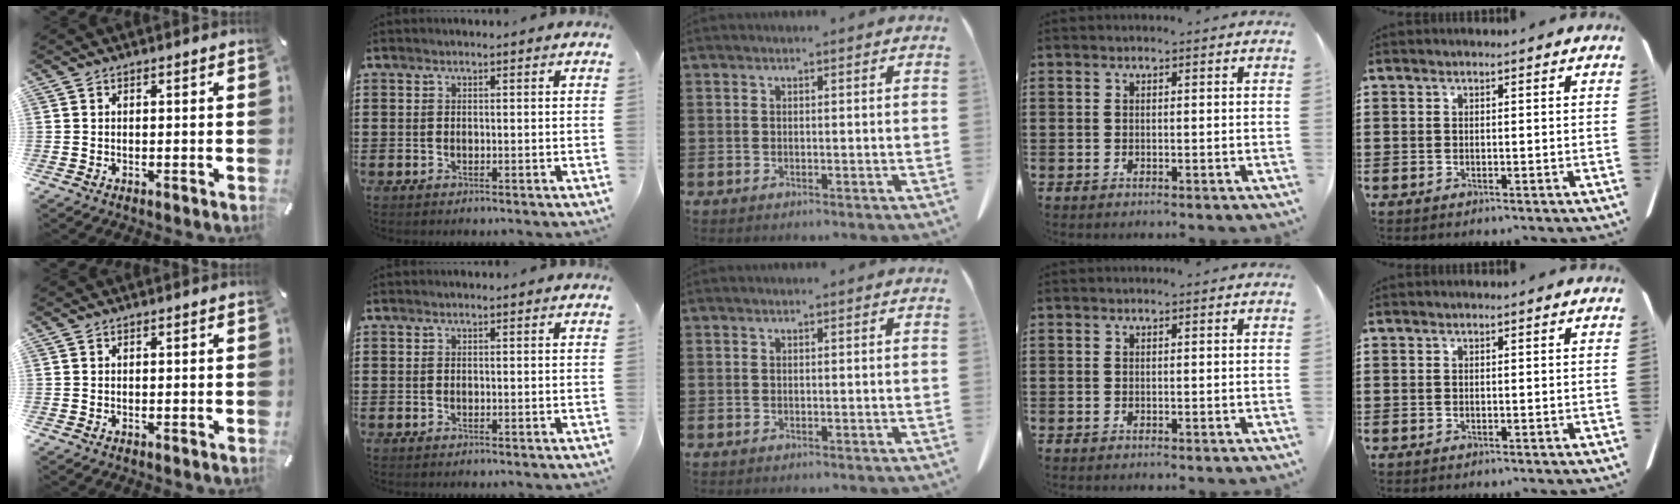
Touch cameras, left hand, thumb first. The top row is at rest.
{}